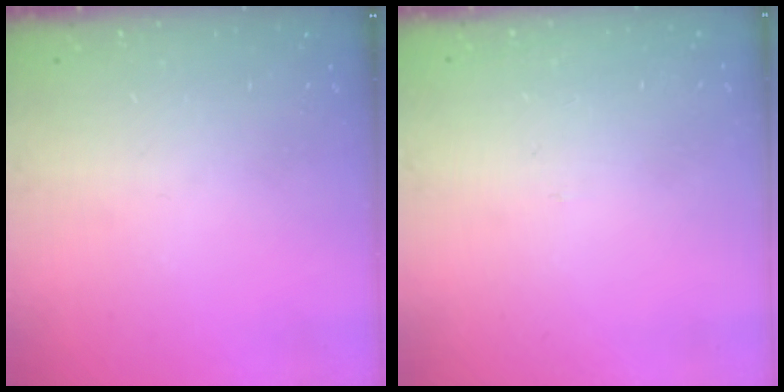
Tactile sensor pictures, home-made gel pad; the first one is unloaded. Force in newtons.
{"total": 2.7, "press": 2.7, "slide": 0.3}